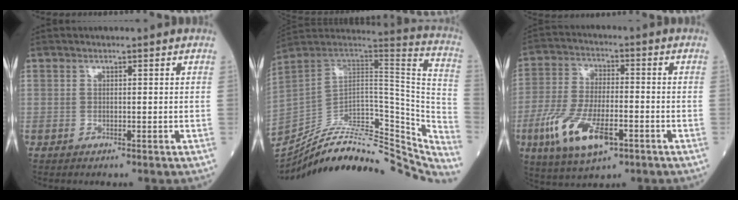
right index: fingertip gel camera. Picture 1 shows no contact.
{"total": 33.6, "force": [-29.8, 9.0, 12.8], "torque": [-0.161, 0.000, -0.397]}
{"total": 12.7, "force": [-5.5, 4.4, 10.6], "torque": [-0.220, -0.014, -0.095]}